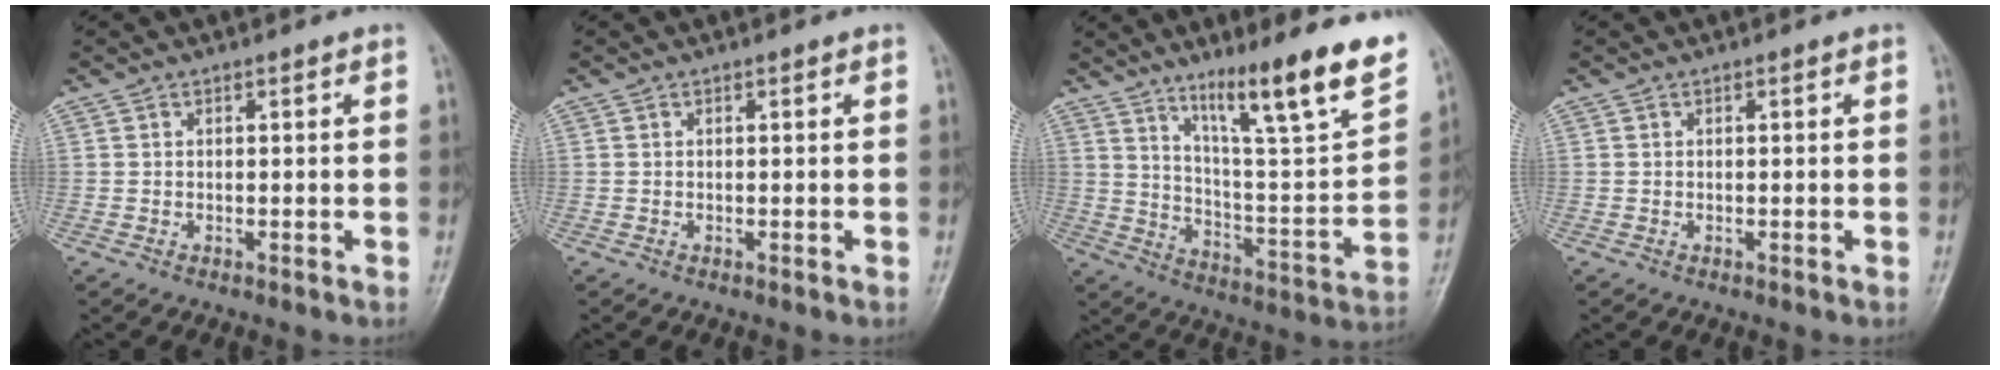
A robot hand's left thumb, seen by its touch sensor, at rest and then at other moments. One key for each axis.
{"total": 0.0}
{"total": 20.3, "fx": 12.9, "fy": 2.7, "fz": 15.5, "tx": -0.206, "ty": -0.066, "tz": 0.209}
{"total": 0.0}